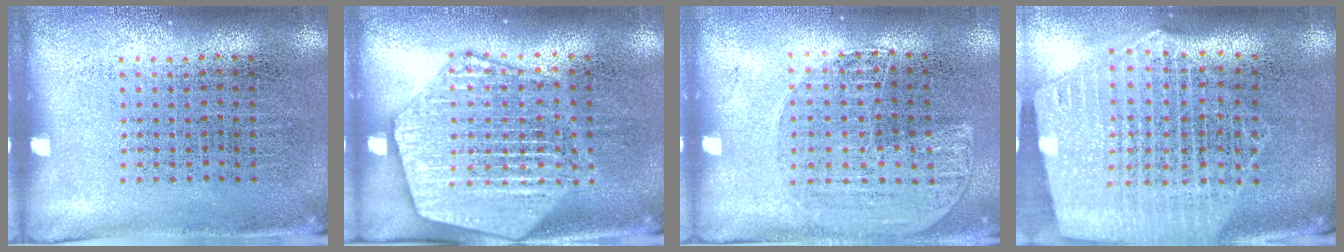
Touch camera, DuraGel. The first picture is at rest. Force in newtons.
{"total": 2.9, "press": 2.8, "slide": 0.4}
{"total": 1.3, "press": 1.3, "slide": 0.1}
{"total": 2.7, "press": 2.3, "slide": 1.4}